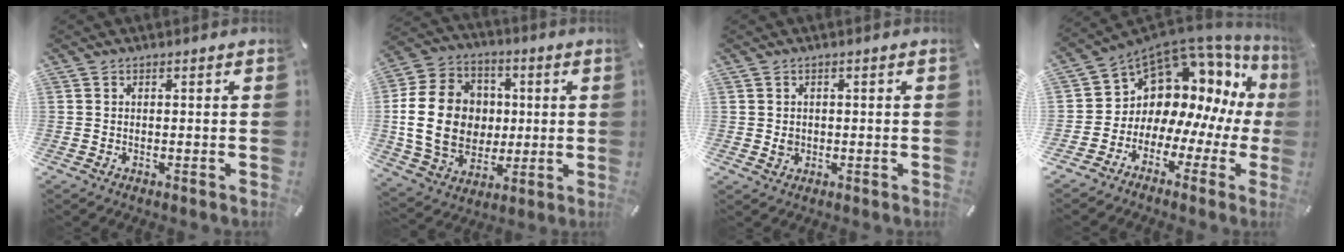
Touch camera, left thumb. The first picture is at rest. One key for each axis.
{"total": 19.3, "fx": 0.2, "fy": 16.2, "fz": 10.6, "tx": -0.224, "ty": 0.011, "tz": 0.009}
{"total": 2.3, "fx": -0.1, "fy": 2.1, "fz": 0.8, "tx": -0.010, "ty": 0.001, "tz": -0.005}
{"total": 12.0, "fx": 6.8, "fy": 8.7, "fz": 4.6, "tx": -0.087, "ty": -0.088, "tz": 0.133}